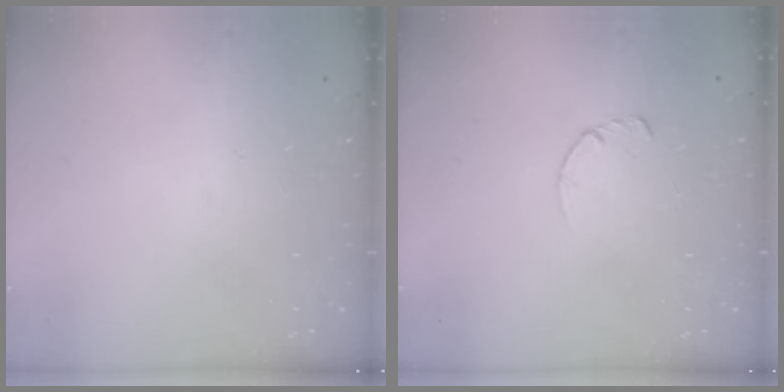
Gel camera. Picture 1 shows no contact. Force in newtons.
{"total": 2.8, "press": 2.8, "slide": 0.4}